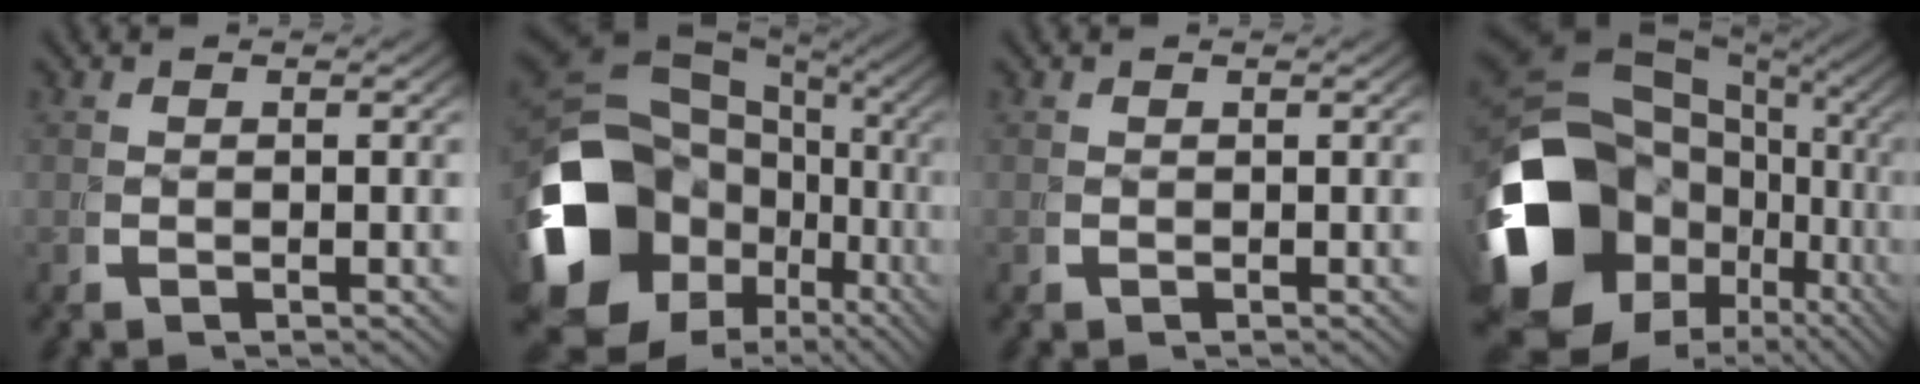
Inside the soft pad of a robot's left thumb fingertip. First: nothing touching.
{"total": 17.4, "force": [-3.1, 12.7, 11.5], "torque": [-0.242, -0.071, -0.013]}
{"total": 0.0}
{"total": 19.2, "force": [-3.3, 14.0, 12.8], "torque": [-0.260, -0.074, -0.016]}